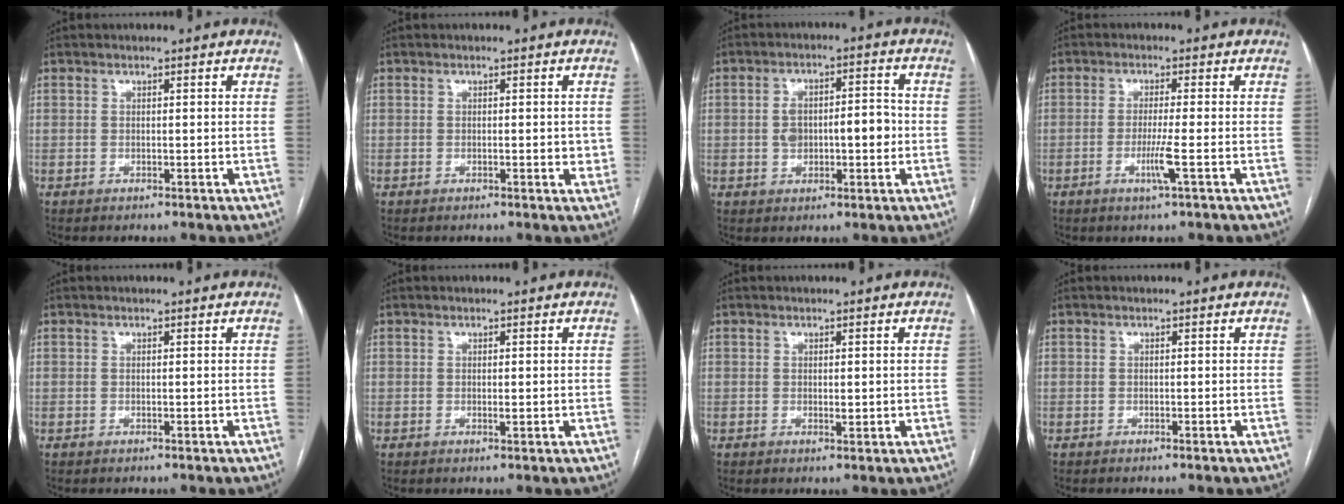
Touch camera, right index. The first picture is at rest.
{"total": 2.0, "force": [-0.1, 0.8, 1.9], "torque": [-0.022, -0.002, -0.001]}
{"total": 7.5, "force": [-0.5, 3.4, 6.7], "torque": [-0.114, 0.022, -0.004]}
{"total": 3.9, "force": [-1.4, -0.7, 3.6], "torque": [-0.073, -0.010, -0.027]}
{"total": 0.0}
{"total": 1.0, "force": [0.0, 0.2, 1.0], "torque": [-0.017, -0.003, 0.001]}
{"total": 1.3, "force": [0.1, 0.4, 1.3], "torque": [-0.019, -0.004, 0.003]}
{"total": 0.0}